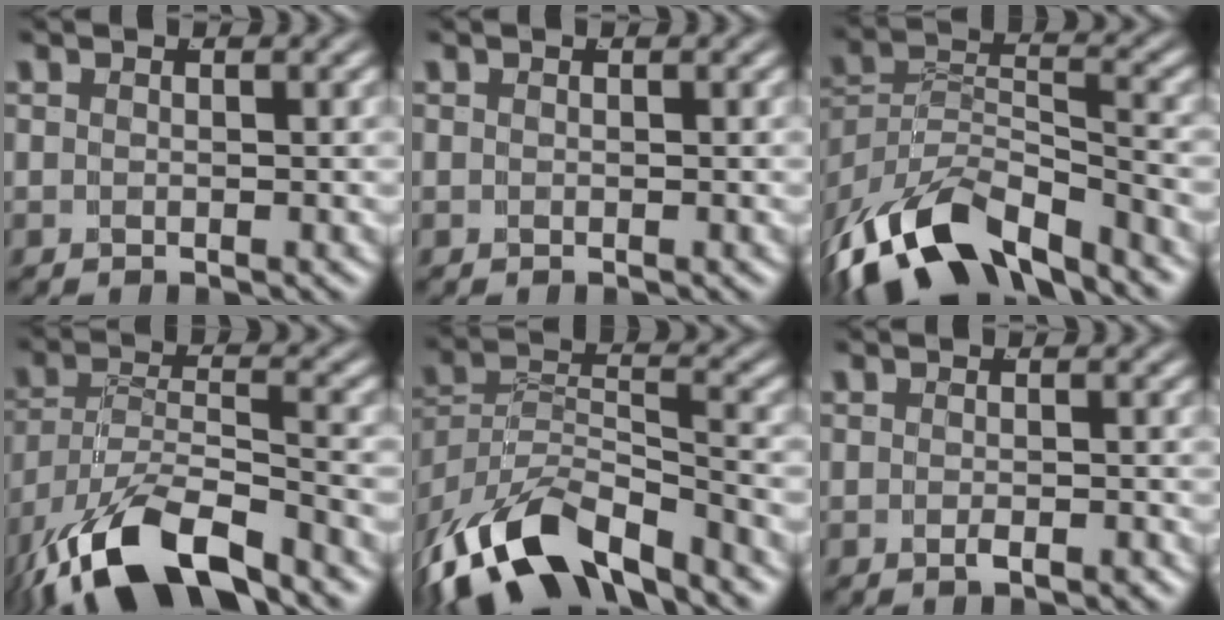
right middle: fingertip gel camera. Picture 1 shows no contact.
{"total": 0.0}
{"total": 11.4, "force": [-7.6, 6.1, 6.0], "torque": [-0.127, -0.047, -0.107]}
{"total": 9.1, "force": [-5.8, 4.0, 5.8], "torque": [-0.124, -0.040, -0.074]}
{"total": 10.5, "force": [-7.0, 5.3, 5.7], "torque": [-0.122, -0.043, -0.099]}
{"total": 1.0, "force": [-0.8, 0.1, 0.6], "torque": [-0.009, -0.001, -0.013]}